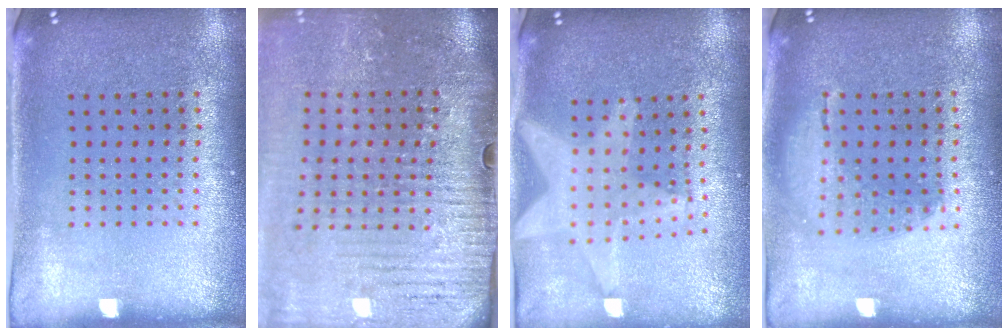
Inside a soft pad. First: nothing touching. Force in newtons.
{"total": 4.3, "press": 3.7, "slide": 2.2}
{"total": 2.2, "press": 1.8, "slide": 1.3}
{"total": 1.3, "press": 1.1, "slide": 0.6}